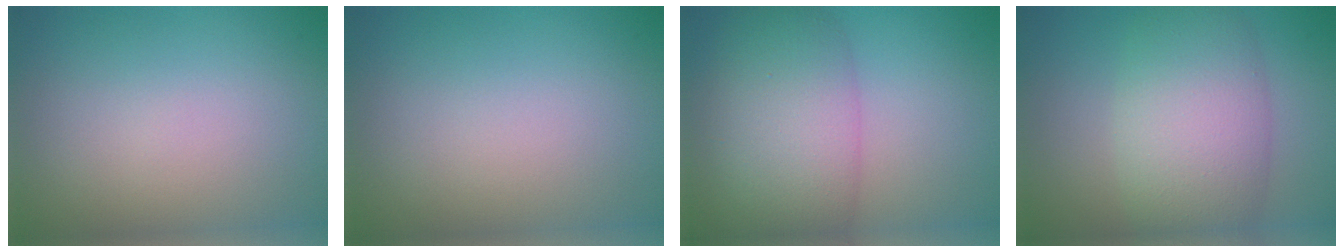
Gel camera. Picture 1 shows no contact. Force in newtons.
{"total": 0.0}
{"total": 7.8, "press": 7.7, "slide": 0.5}
{"total": 8.0, "press": 8.0, "slide": 0.7}